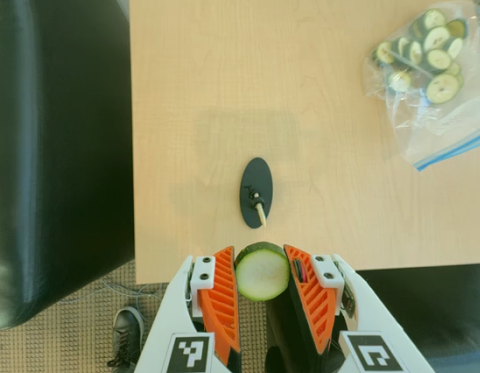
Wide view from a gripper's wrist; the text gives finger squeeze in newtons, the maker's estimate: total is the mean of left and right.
{"total": 10.3, "left": 10.4, "right": 10.2}